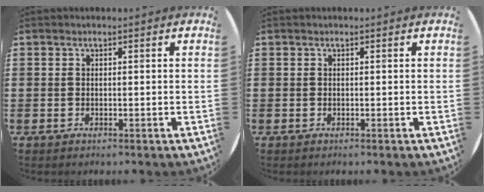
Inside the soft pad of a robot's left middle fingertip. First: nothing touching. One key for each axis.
{"total": 0.0}